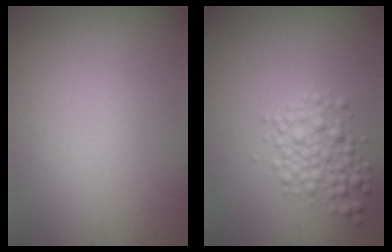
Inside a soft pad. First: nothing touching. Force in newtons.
{"total": 3.0, "press": 3.0, "slide": 0.1}